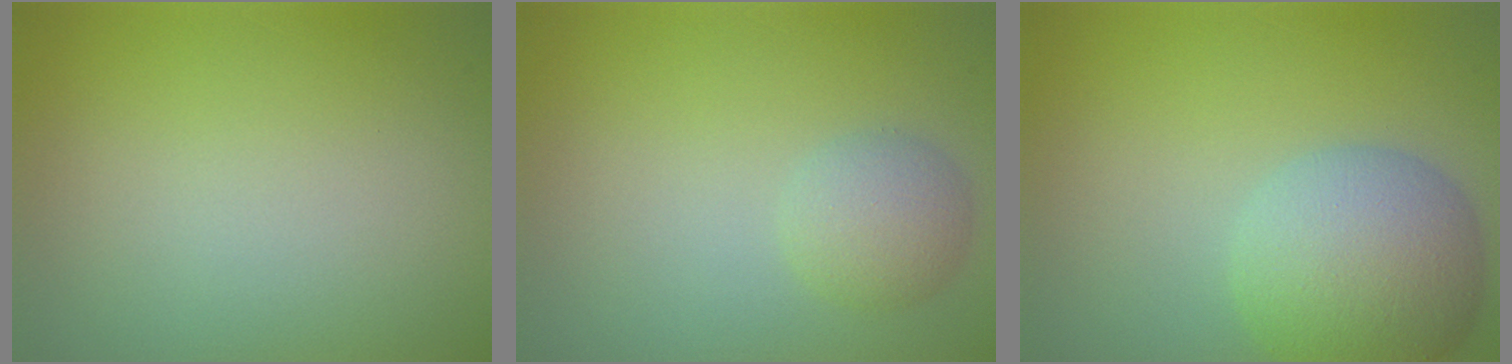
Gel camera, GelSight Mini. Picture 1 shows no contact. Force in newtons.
{"total": 2.4, "press": 2.4, "slide": 0.0}
{"total": 7.0, "press": 7.0, "slide": 0.3}